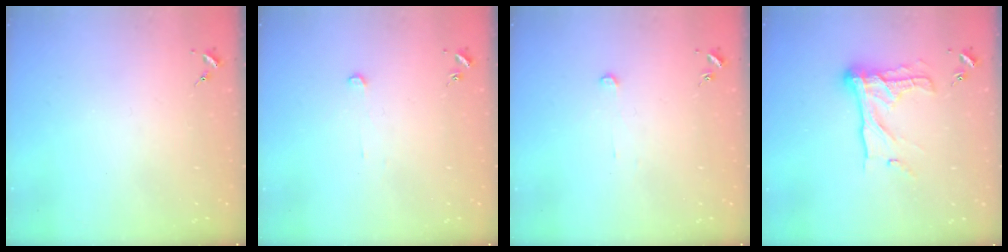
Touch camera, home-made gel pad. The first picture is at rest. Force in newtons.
{"total": 2.6, "press": 2.6, "slide": 0.2}
{"total": 2.6, "press": 2.6, "slide": 0.2}
{"total": 16.7, "press": 16.7, "slide": 1.6}